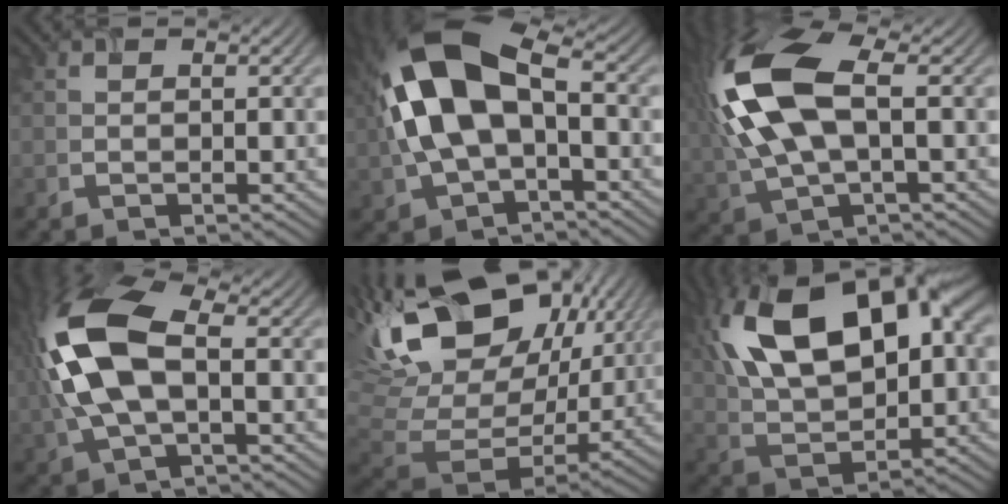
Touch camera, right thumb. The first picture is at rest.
{"total": 14.6, "force": [0.8, 8.4, 12.0], "torque": [-0.268, 0.015, 0.013]}
{"total": 14.7, "force": [1.9, 7.3, 12.6], "torque": [-0.315, 0.001, 0.035]}
{"total": 13.5, "force": [0.6, 7.1, 11.5], "torque": [-0.289, 0.015, 0.009]}
{"total": 20.7, "force": [9.4, 12.7, 13.4], "torque": [-0.287, 0.028, 0.170]}
{"total": 18.3, "force": [5.8, 10.2, 14.0], "torque": [-0.281, 0.025, 0.098]}